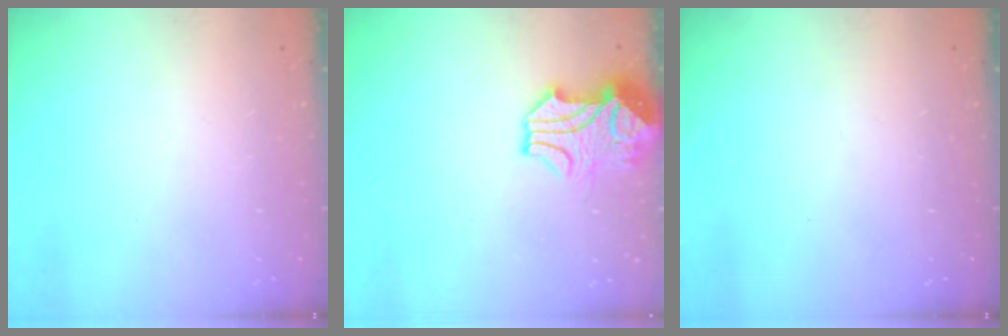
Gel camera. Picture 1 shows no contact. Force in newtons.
{"total": 3.9, "press": 3.8, "slide": 1.0}
{"total": 0.0}